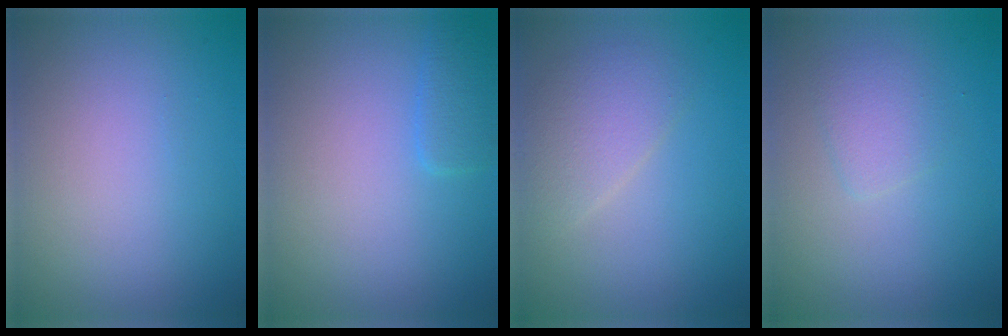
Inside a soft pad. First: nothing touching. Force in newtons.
{"total": 1.5, "press": 1.5, "slide": 0.1}
{"total": 2.6, "press": 2.5, "slide": 0.2}
{"total": 1.8, "press": 1.8, "slide": 0.0}